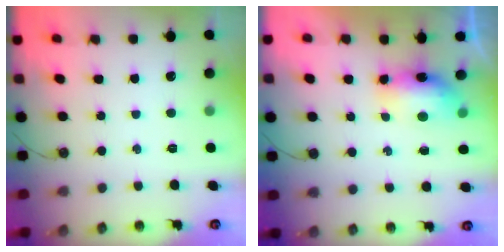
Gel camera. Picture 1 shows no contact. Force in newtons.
{"total": 7.4, "press": 7.4, "slide": 0.7}